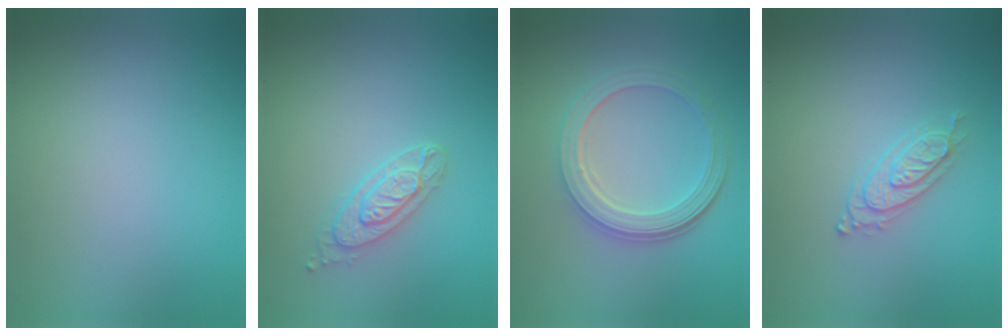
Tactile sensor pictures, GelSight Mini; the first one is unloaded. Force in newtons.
{"total": 2.6, "press": 2.4, "slide": 1.1}
{"total": 5.1, "press": 3.7, "slide": 3.5}
{"total": 2.2, "press": 2.0, "slide": 0.7}